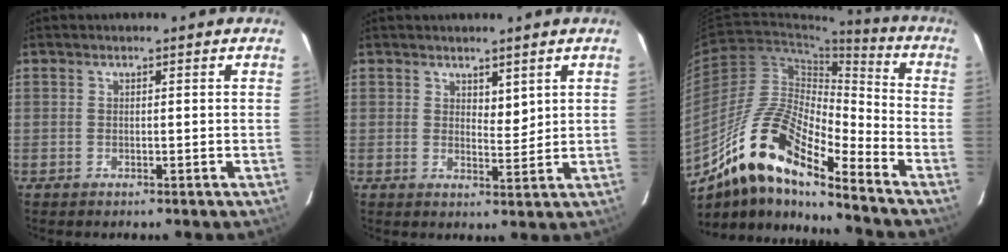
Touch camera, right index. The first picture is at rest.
{"total": 2.6, "force": [1.7, 1.1, 1.6], "torque": [-0.024, -0.008, 0.034]}
{"total": 16.3, "force": [-11.1, 3.7, 11.3], "torque": [-0.215, 0.018, -0.197]}